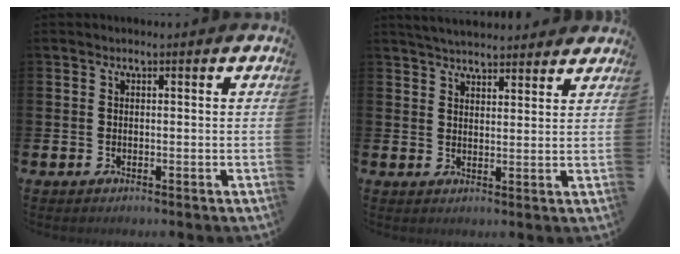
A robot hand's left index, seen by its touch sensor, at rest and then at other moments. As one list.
[{"total": 4.3, "force": [4.2, 0.5, 0.4], "torque": [-0.014, -0.021, 0.077]}]